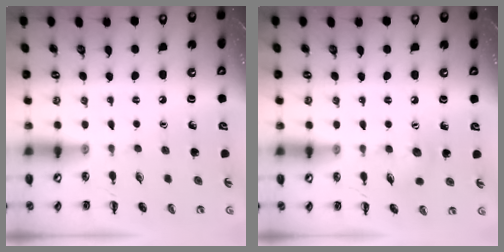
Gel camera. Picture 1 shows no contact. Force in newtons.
{"total": 4.7, "press": 4.5, "slide": 1.2}